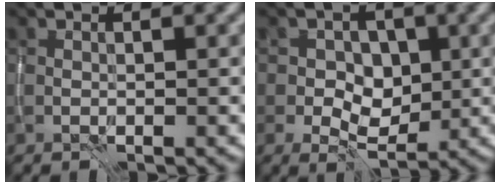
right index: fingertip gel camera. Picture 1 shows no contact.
{"total": 5.3, "force": [-0.2, 4.2, 3.3], "torque": [-0.035, 0.000, -0.008]}